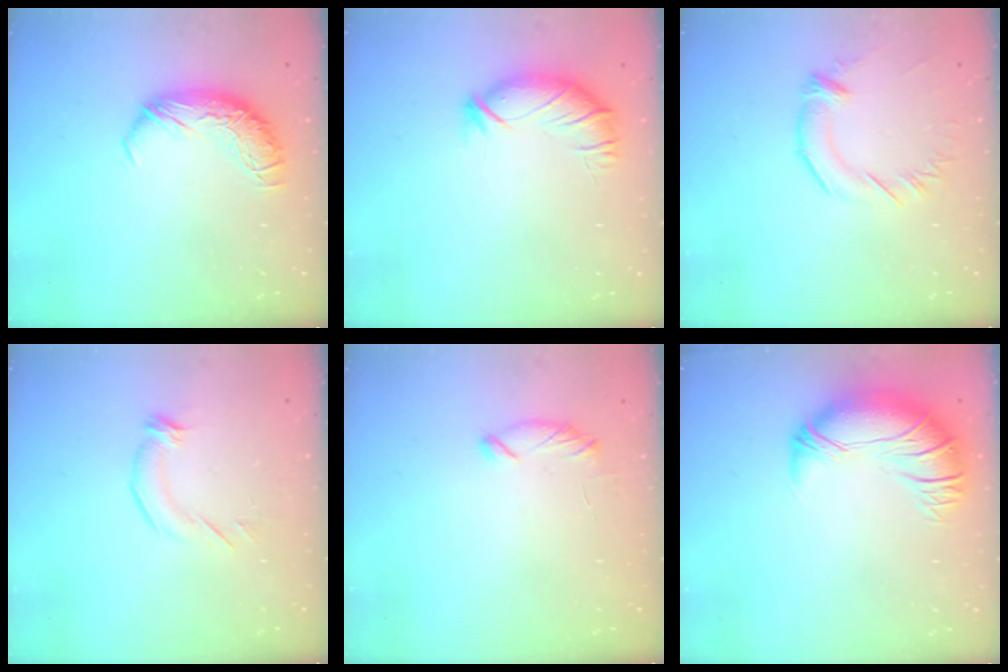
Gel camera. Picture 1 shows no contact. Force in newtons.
{"total": 3.2, "press": 2.5, "slide": 1.9}
{"total": 2.0, "press": 1.9, "slide": 0.7}
{"total": 3.0, "press": 2.6, "slide": 1.5}
{"total": 7.3, "press": 7.3, "slide": 0.5}
{"total": 2.8, "press": 0.2, "slide": 2.8}